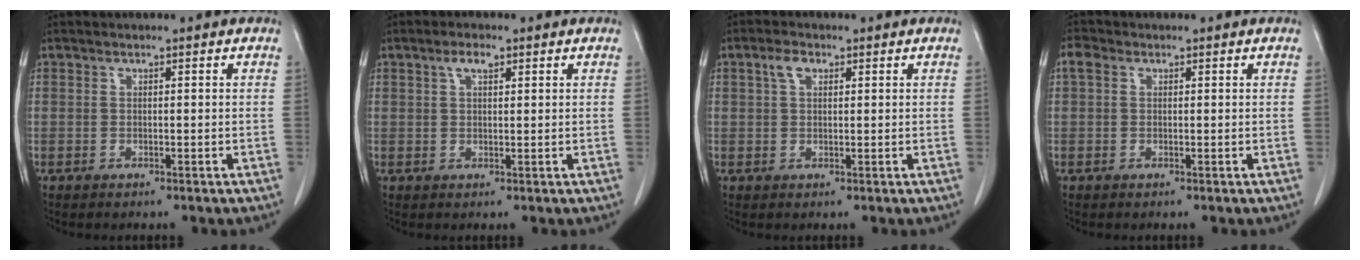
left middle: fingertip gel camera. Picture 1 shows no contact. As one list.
[{"total": 2.3, "force": [1.3, 0.9, 1.7], "torque": [-0.037, 0.007, 0.024]}, {"total": 2.5, "force": [1.1, 1.4, 1.7], "torque": [-0.037, 0.012, 0.023]}, {"total": 1.8, "force": [0.7, 1.3, 1.0], "torque": [-0.024, 0.015, 0.011]}]